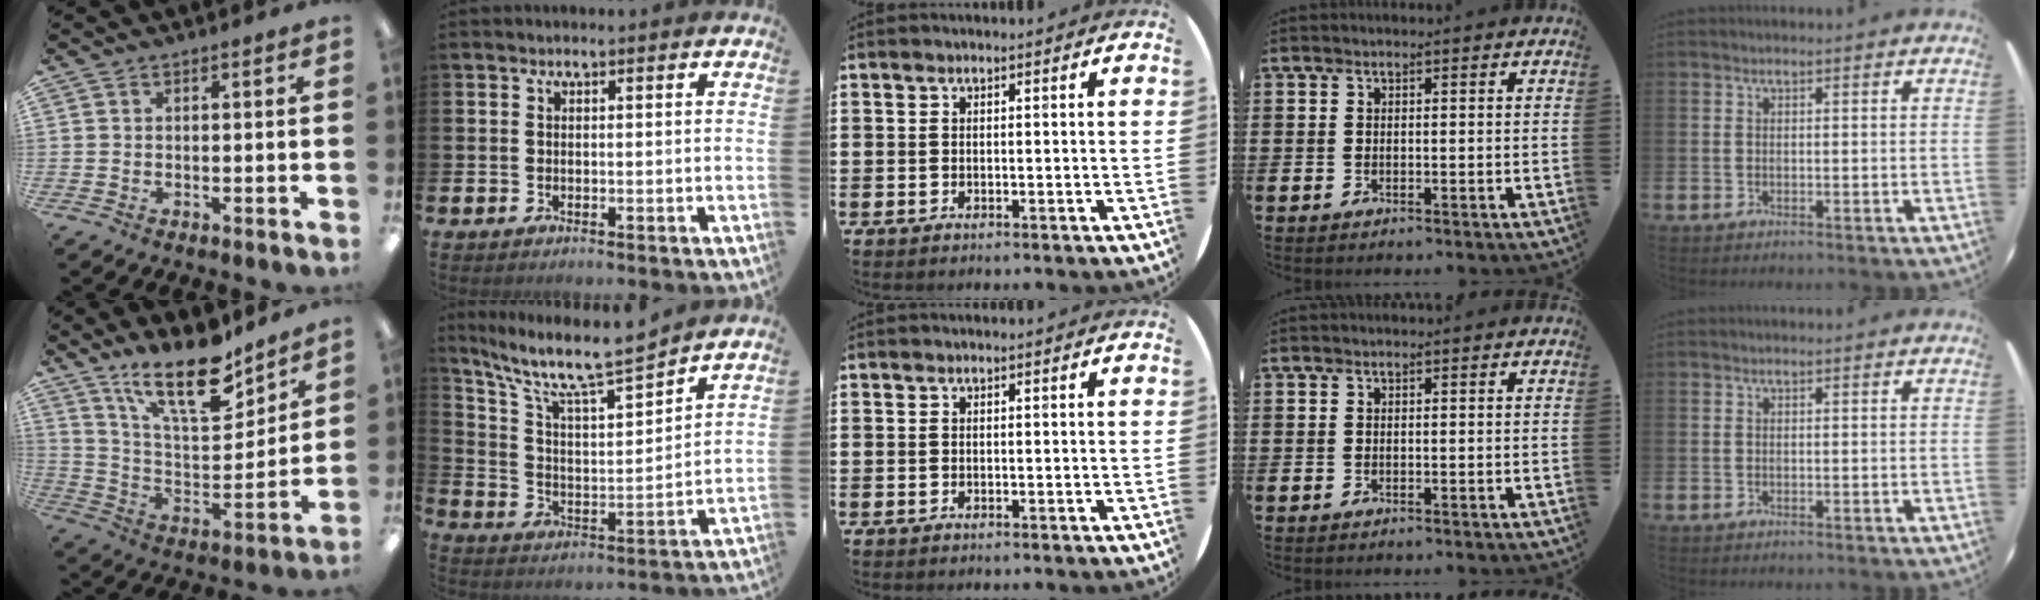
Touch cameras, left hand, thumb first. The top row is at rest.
{"thumb": {"total": 19.5, "force": [13.5, 7.3, 12.1], "torque": [-0.198, -0.086, 0.231]}, "index": {"total": 10.1, "force": [9.0, 1.2, 4.5], "torque": [-0.121, -0.063, 0.150]}}